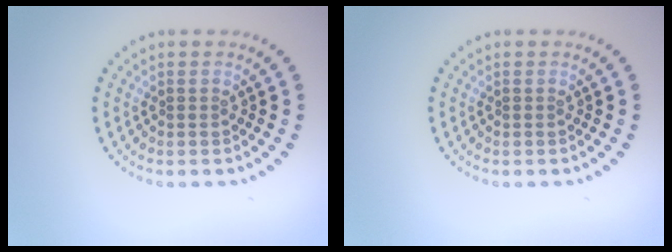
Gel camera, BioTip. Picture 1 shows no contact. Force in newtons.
{"total": 0.0}